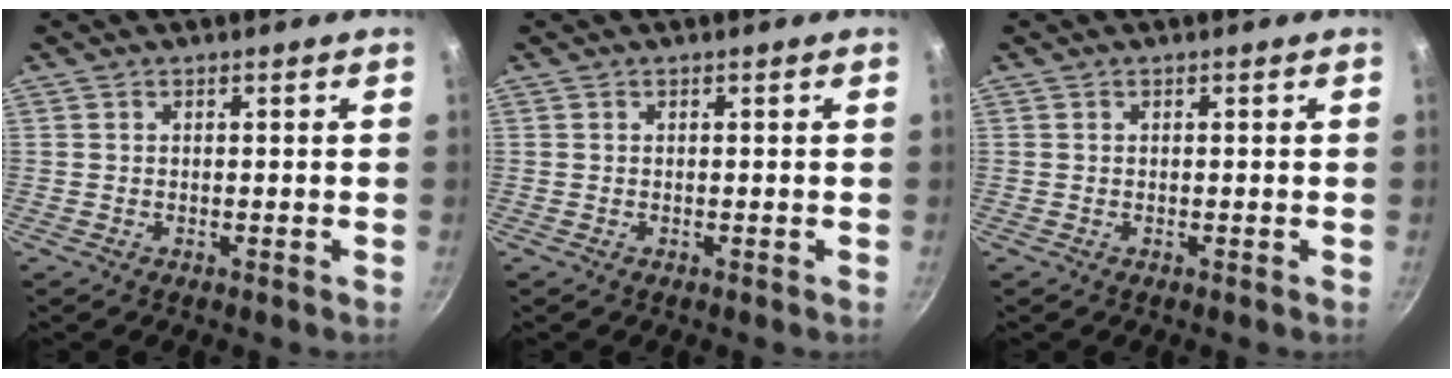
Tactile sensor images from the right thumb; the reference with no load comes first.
{"total": 0.0}
{"total": 0.0}